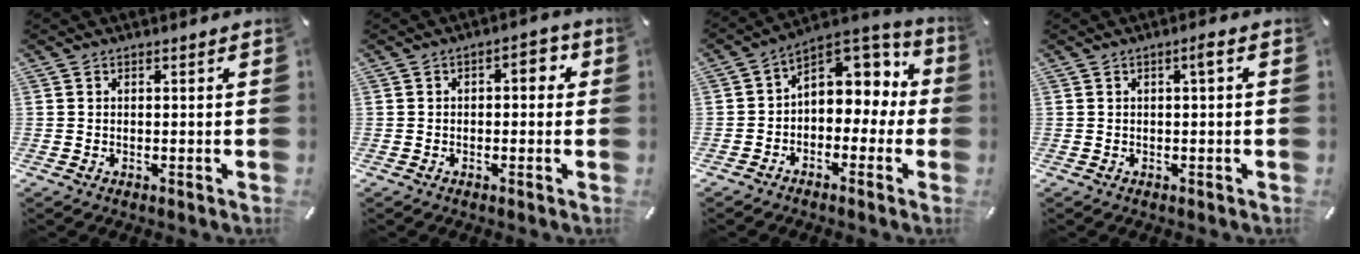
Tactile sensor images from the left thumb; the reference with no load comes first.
{"total": 3.6, "force": [-0.5, 2.1, 2.8], "torque": [-0.041, 0.010, -0.018]}
{"total": 7.9, "force": [2.4, 6.5, 3.9], "torque": [-0.050, -0.022, 0.043]}
{"total": 2.1, "force": [0.2, 0.4, 2.1], "torque": [-0.040, 0.006, 0.001]}